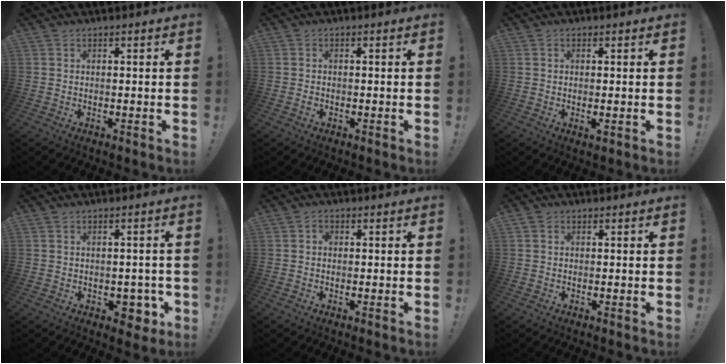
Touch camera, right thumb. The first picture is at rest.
{"total": 0.8, "force": [-0.5, 0.5, 0.4], "torque": [-0.008, 0.003, -0.010]}
{"total": 1.7, "force": [0.3, 0.4, 1.7], "torque": [-0.021, -0.004, 0.005]}
{"total": 6.0, "force": [-1.5, 4.7, 3.5], "torque": [-0.030, 0.013, -0.017]}
{"total": 1.5, "force": [-0.3, 1.3, 0.7], "torque": [-0.014, 0.006, -0.006]}
{"total": 0.8, "force": [0.2, 0.8, -0.1], "torque": [0.003, 0.002, 0.004]}